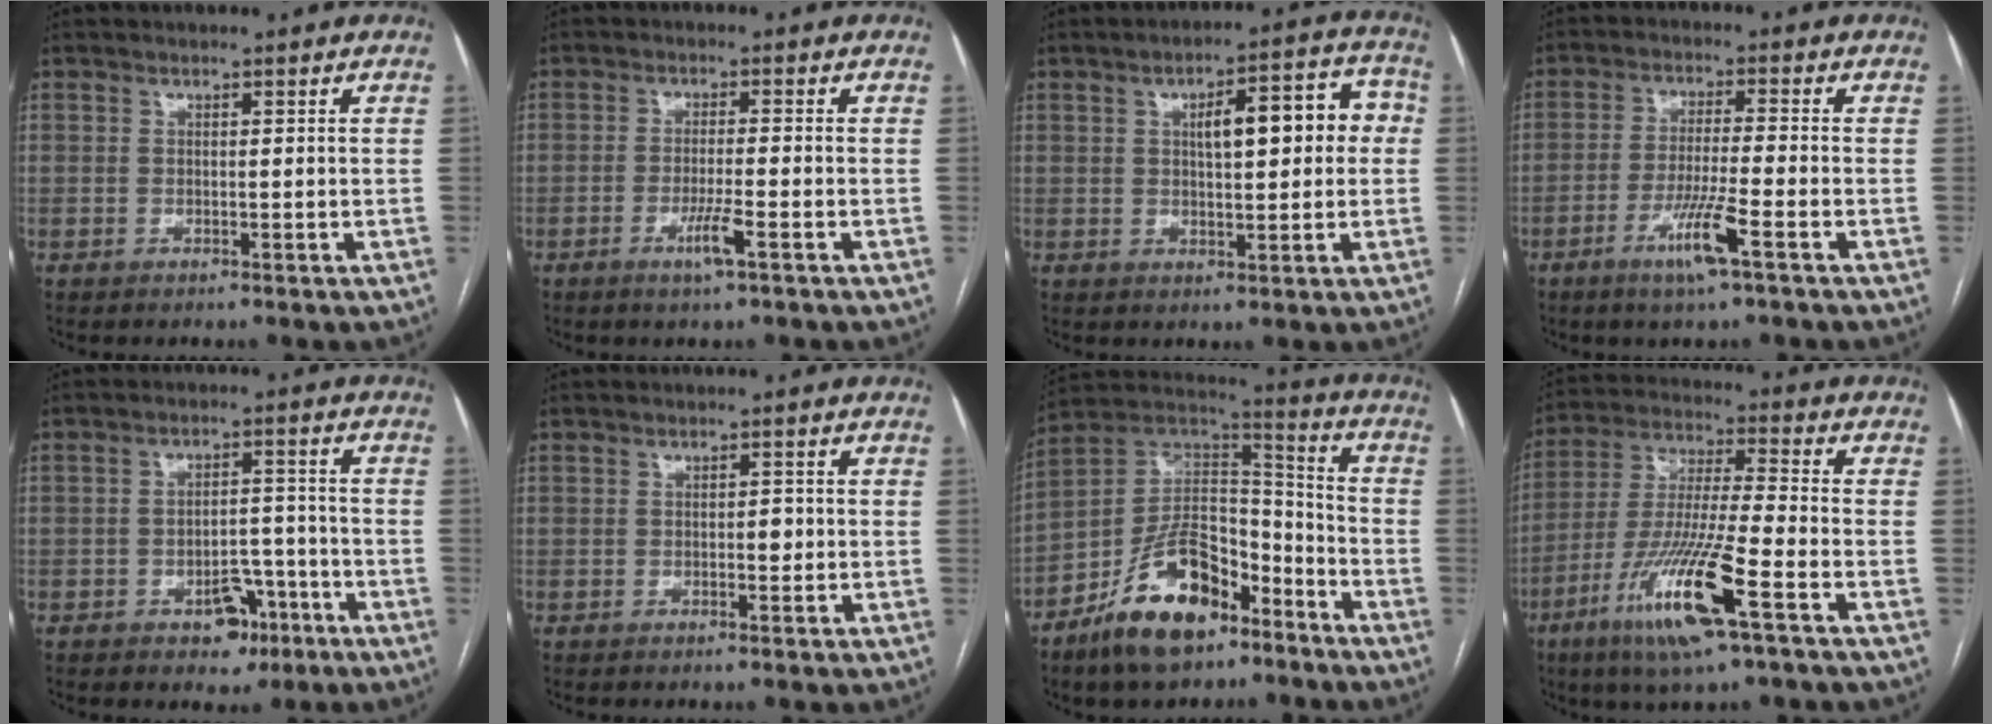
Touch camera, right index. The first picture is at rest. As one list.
[{"total": 3.9, "force": [-1.9, -0.1, 3.4], "torque": [-0.066, -0.007, -0.036]}, {"total": 10.1, "force": [1.6, 3.3, 9.4], "torque": [-0.122, 0.036, 0.023]}, {"total": 7.1, "force": [-3.6, -0.3, 6.1], "torque": [-0.117, -0.013, -0.068]}, {"total": 6.5, "force": [-3.6, 3.9, 3.8], "torque": [-0.045, 0.017, -0.048]}, {"total": 1.6, "force": [-0.2, 0.8, 1.4], "torque": [-0.017, 0.002, -0.001]}, {"total": 18.8, "force": [-11.3, 8.0, 12.8], "torque": [-0.244, 0.014, -0.199]}, {"total": 15.6, "force": [-7.5, 0.8, 13.6], "torque": [-0.279, -0.024, -0.137]}]